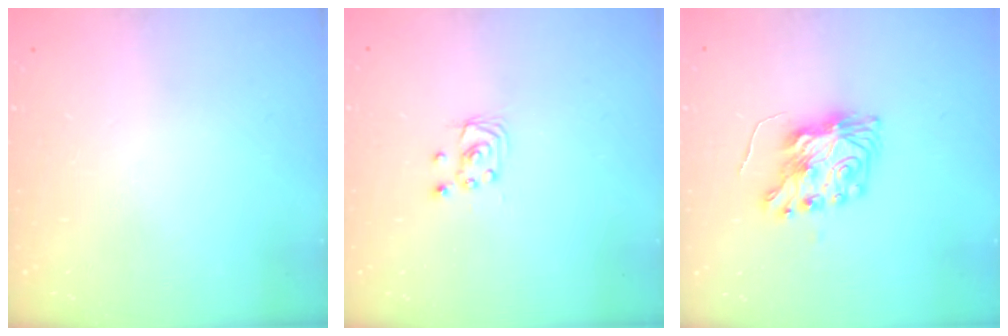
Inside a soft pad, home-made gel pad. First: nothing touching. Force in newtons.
{"total": 2.4, "press": 2.4, "slide": 0.2}
{"total": 8.5, "press": 8.4, "slide": 0.4}